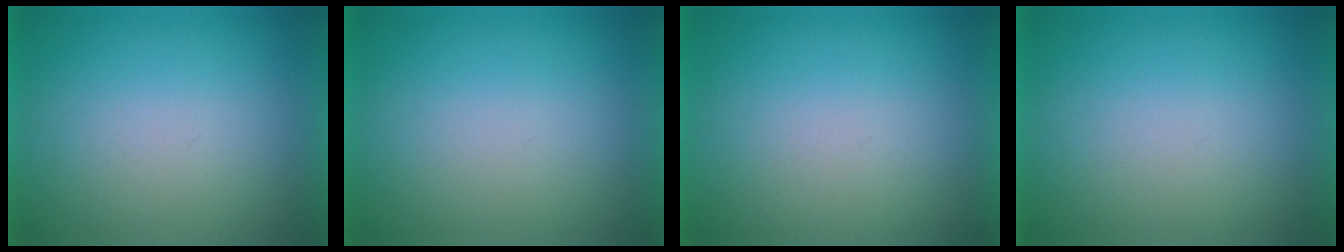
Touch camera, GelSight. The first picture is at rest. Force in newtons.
{"total": 0.0}
{"total": 1.3}
{"total": 0.0}